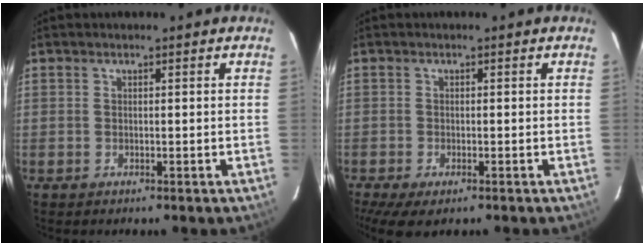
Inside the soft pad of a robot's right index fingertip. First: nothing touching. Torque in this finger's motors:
{"motor_torque": [0.80, -0.84, 0.36, 0.09]}